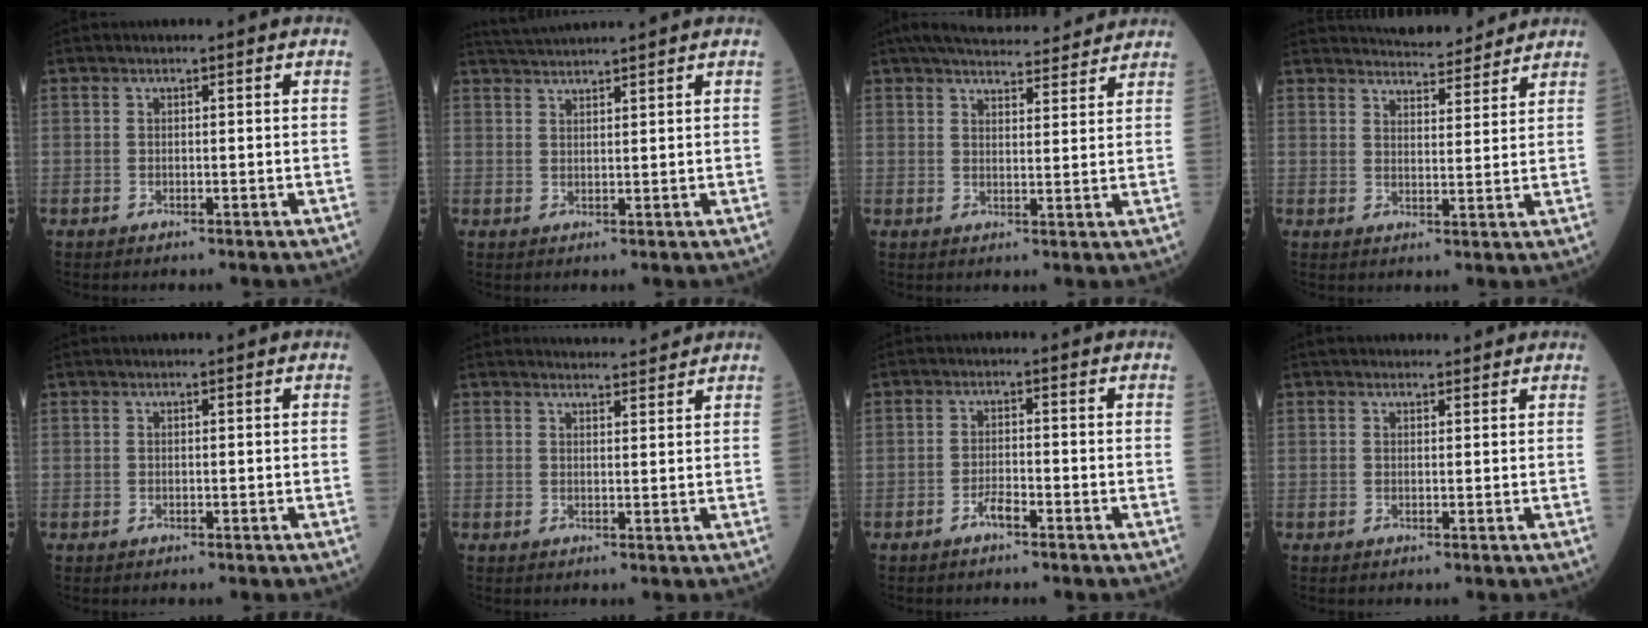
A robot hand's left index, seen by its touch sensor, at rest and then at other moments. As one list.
[{"total": 5.4, "force": [5.1, -1.1, 1.4], "torque": [-0.024, 0.027, 0.087]}, {"total": 13.5, "force": [12.4, 2.4, 4.8], "torque": [-0.066, 0.024, 0.167]}, {"total": 8.6, "force": [8.2, 1.4, 1.9], "torque": [-0.029, 0.006, 0.113]}, {"total": 0.7, "force": [0.6, -0.1, 0.3], "torque": [-0.004, 0.014, 0.014]}, {"total": 5.7, "force": [5.6, 0.3, 1.0], "torque": [-0.013, 0.013, 0.070]}, {"total": 2.1, "force": [-1.6, 0.3, 1.4], "torque": [-0.030, 0.000, -0.028]}, {"total": 2.8, "force": [2.6, 1.0, 0.4], "torque": [-0.002, 0.023, 0.038]}]